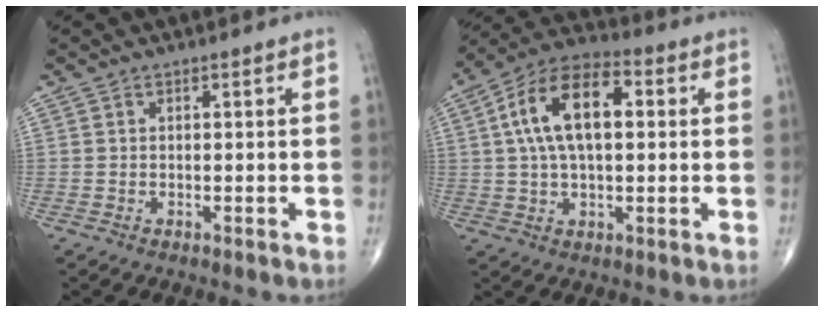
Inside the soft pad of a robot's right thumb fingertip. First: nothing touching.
{"total": 14.8, "force": [2.7, 7.7, 12.4], "torque": [-0.223, 0.027, 0.041]}